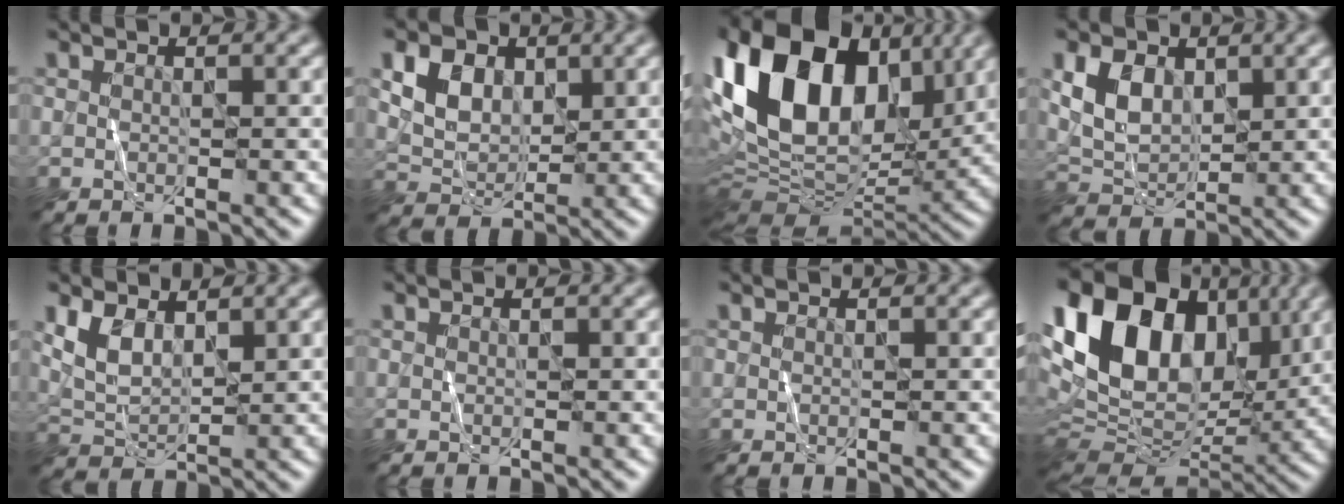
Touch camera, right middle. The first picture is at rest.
{"total": 4.8, "force": [1.9, 3.5, 2.8], "torque": [-0.068, -0.008, 0.039]}
{"total": 18.0, "force": [5.3, 11.7, 12.6], "torque": [-0.247, 0.036, 0.084]}
{"total": 4.1, "force": [1.3, 2.7, 2.7], "torque": [-0.063, 0.000, 0.026]}
{"total": 3.2, "force": [1.6, 1.8, 2.1], "torque": [-0.054, -0.003, 0.037]}
{"total": 0.0}
{"total": 0.0}
{"total": 17.8, "force": [6.5, 11.5, 11.9], "torque": [-0.237, 0.043, 0.113]}